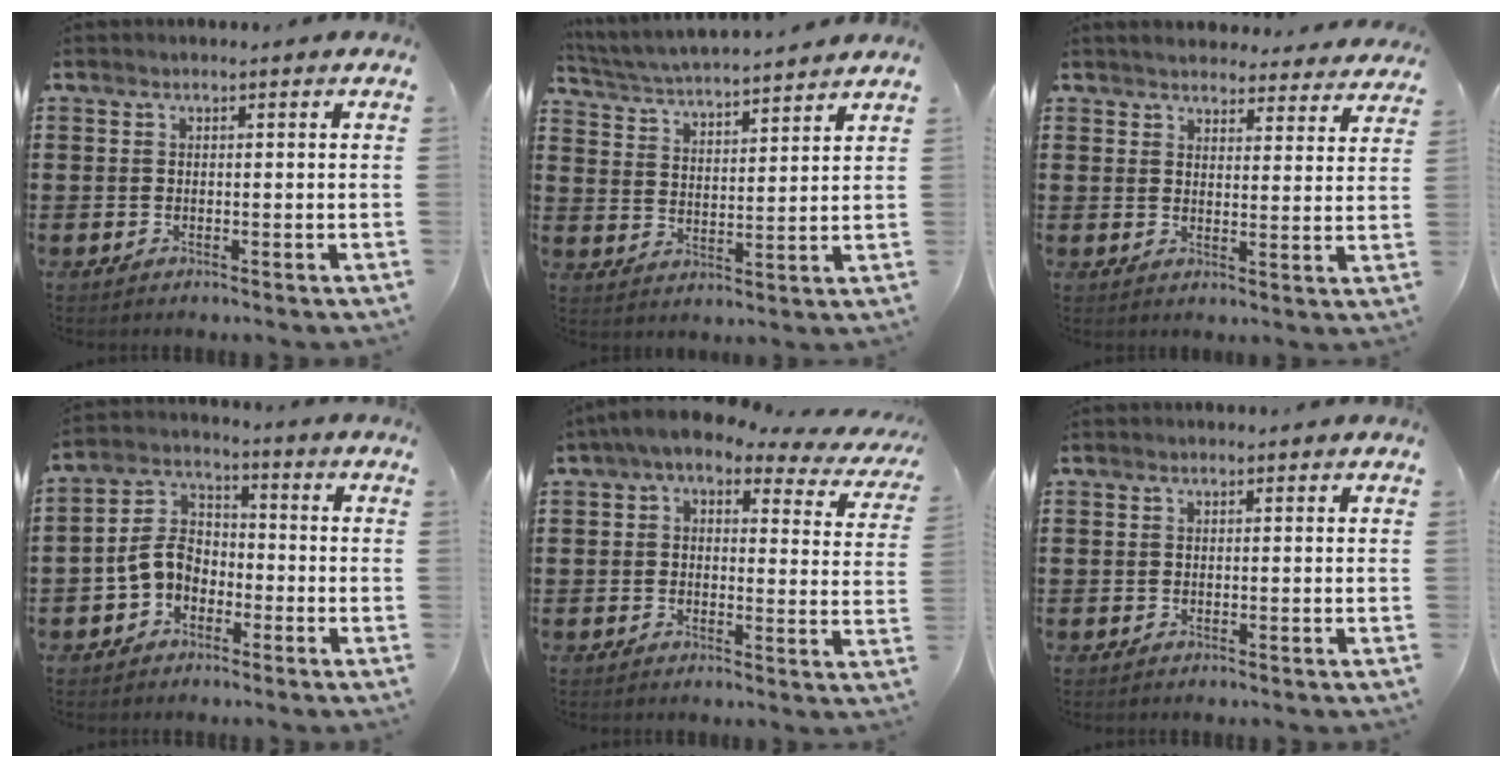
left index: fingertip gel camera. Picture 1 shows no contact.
{"total": 4.4, "force": [4.3, -0.2, 1.0], "torque": [-0.041, -0.032, 0.070]}
{"total": 3.8, "force": [3.8, 0.1, 0.4], "torque": [-0.024, -0.021, 0.067]}
{"total": 6.3, "force": [-2.3, 4.6, 3.5], "torque": [-0.099, 0.009, -0.054]}
{"total": 4.7, "force": [3.2, 1.3, 3.2], "torque": [-0.073, -0.016, 0.052]}
{"total": 0.0}